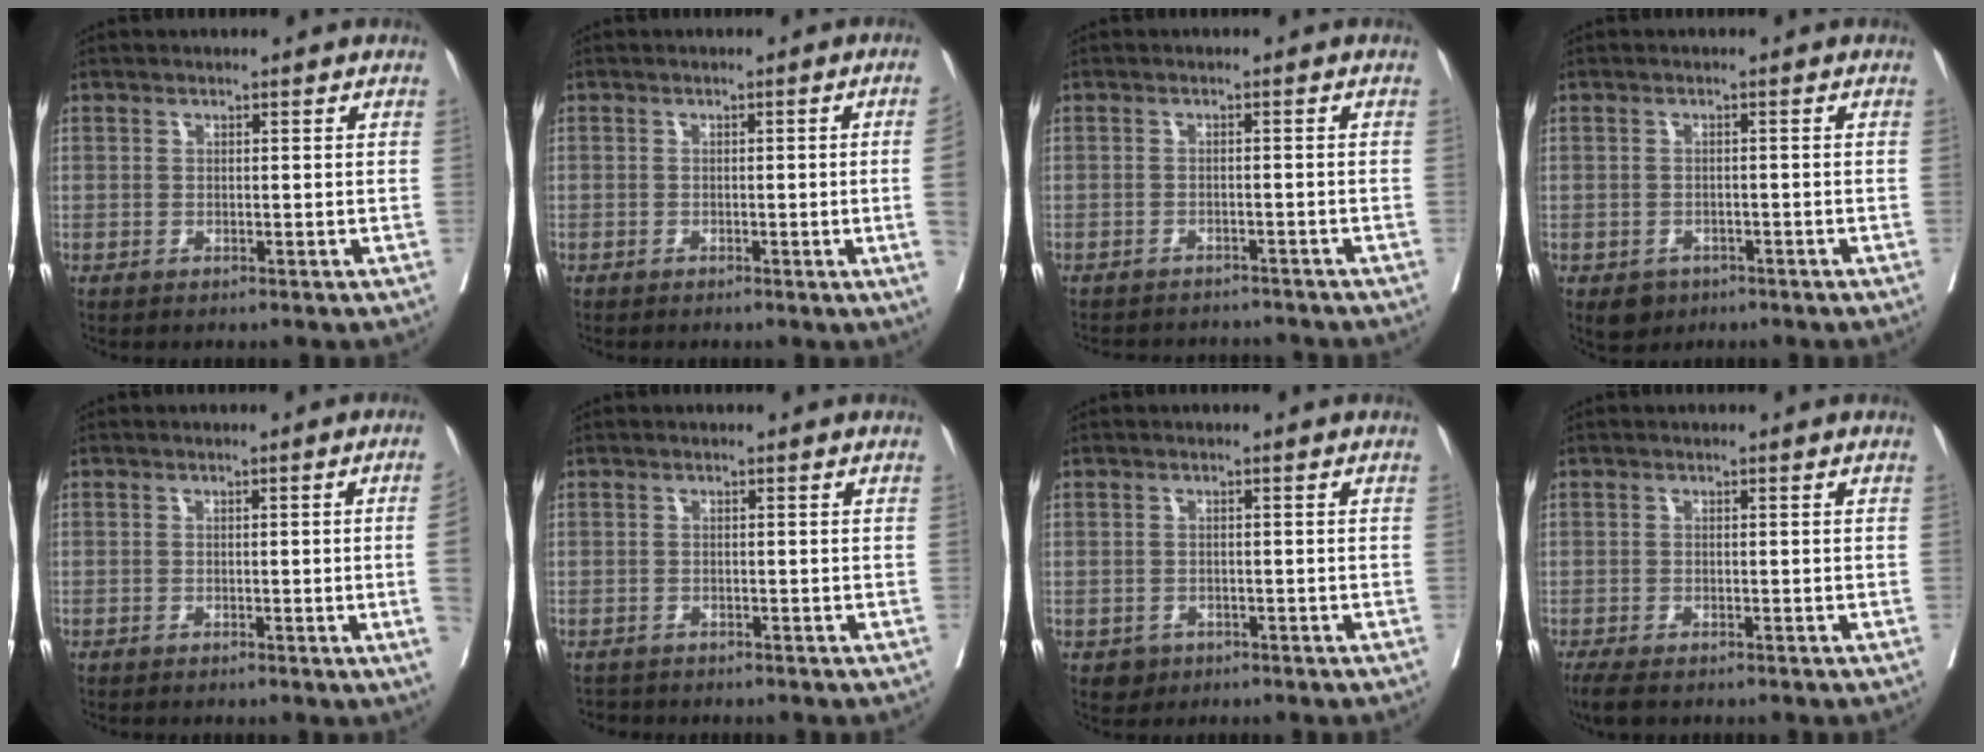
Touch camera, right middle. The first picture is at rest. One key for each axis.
{"total": 3.6, "fx": -0.6, "fy": -1.2, "fz": 3.3, "tx": -0.039, "ty": -0.007, "tz": -0.007}
{"total": 9.0, "fx": -8.5, "fy": 2.3, "fz": 1.7, "tx": -0.030, "ty": 0.007, "tz": -0.103}
{"total": 3.1, "fx": -1.9, "fy": 2.3, "fz": 0.8, "tx": -0.008, "ty": 0.003, "tz": -0.023}
{"total": 3.8, "fx": -0.6, "fy": -1.3, "fz": 3.5, "tx": -0.041, "ty": -0.007, "tz": -0.008}
{"total": 1.9, "fx": -1.7, "fy": 0.7, "fz": 0.0, "tx": -0.005, "ty": -0.004, "tz": -0.028}
{"total": 2.0, "fx": -1.1, "fy": 1.7, "fz": 0.3, "tx": -0.002, "ty": 0.006, "tz": -0.014}
{"total": 4.2, "fx": -3.2, "fy": 1.4, "fz": 2.4, "tx": -0.044, "ty": -0.014, "tz": -0.049}